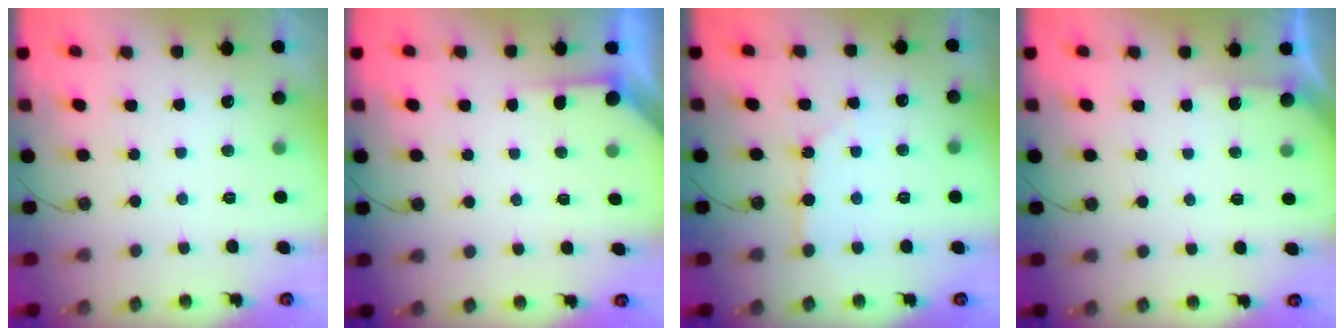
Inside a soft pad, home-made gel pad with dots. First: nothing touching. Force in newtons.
{"total": 2.9, "press": 2.8, "slide": 0.4}
{"total": 2.9, "press": 2.8, "slide": 0.4}
{"total": 2.0, "press": 2.0, "slide": 0.3}